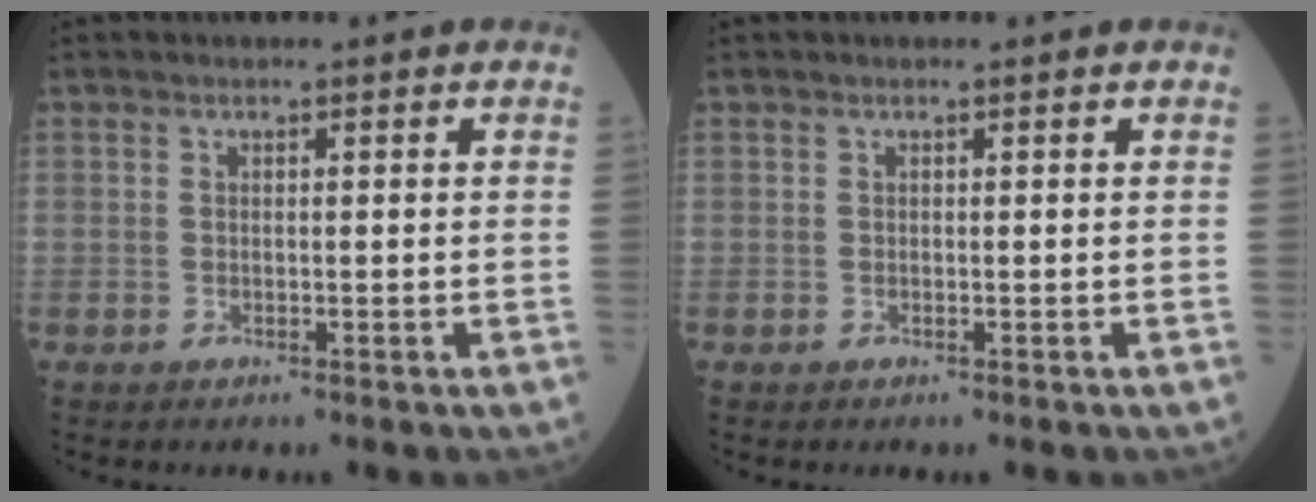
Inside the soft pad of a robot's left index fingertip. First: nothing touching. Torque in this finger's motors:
{"motor_torque": [0.00, 0.00, 0.00, 0.00]}